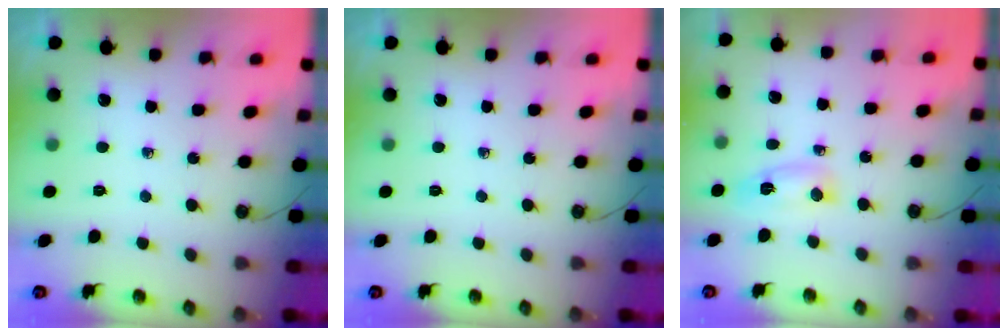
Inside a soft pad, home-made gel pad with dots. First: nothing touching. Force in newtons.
{"total": 0.0}
{"total": 4.6, "press": 4.5, "slide": 1.0}